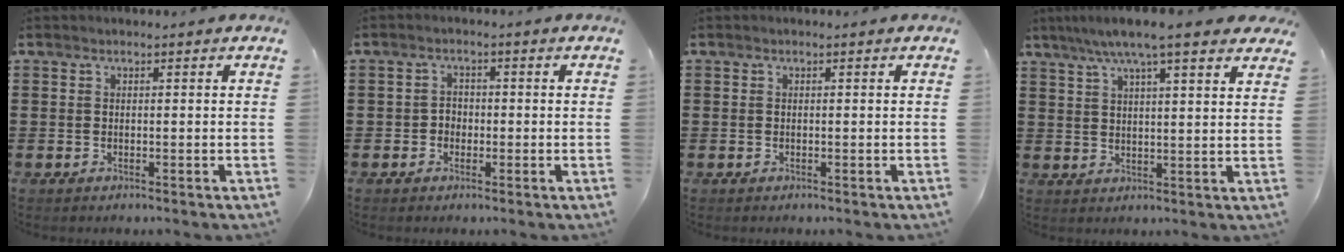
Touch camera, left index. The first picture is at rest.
{"total": 1.7, "force": [-0.8, 1.4, 0.6], "torque": [-0.016, 0.003, -0.019]}
{"total": 0.0}
{"total": 7.2, "force": [5.6, 0.5, 4.4], "torque": [-0.100, -0.007, 0.099]}